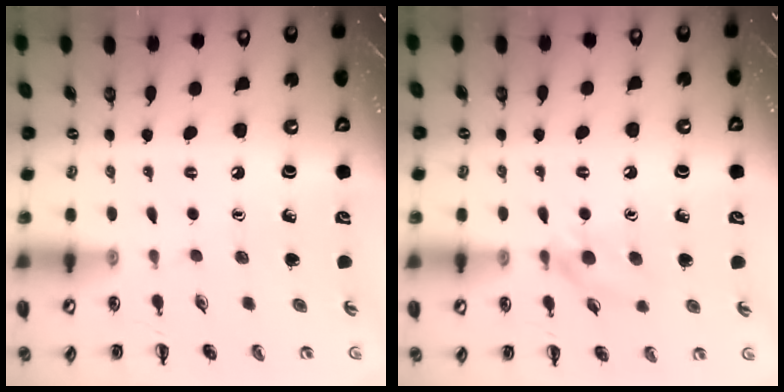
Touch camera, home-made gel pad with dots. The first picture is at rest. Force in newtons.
{"total": 6.5, "press": 6.3, "slide": 1.8}